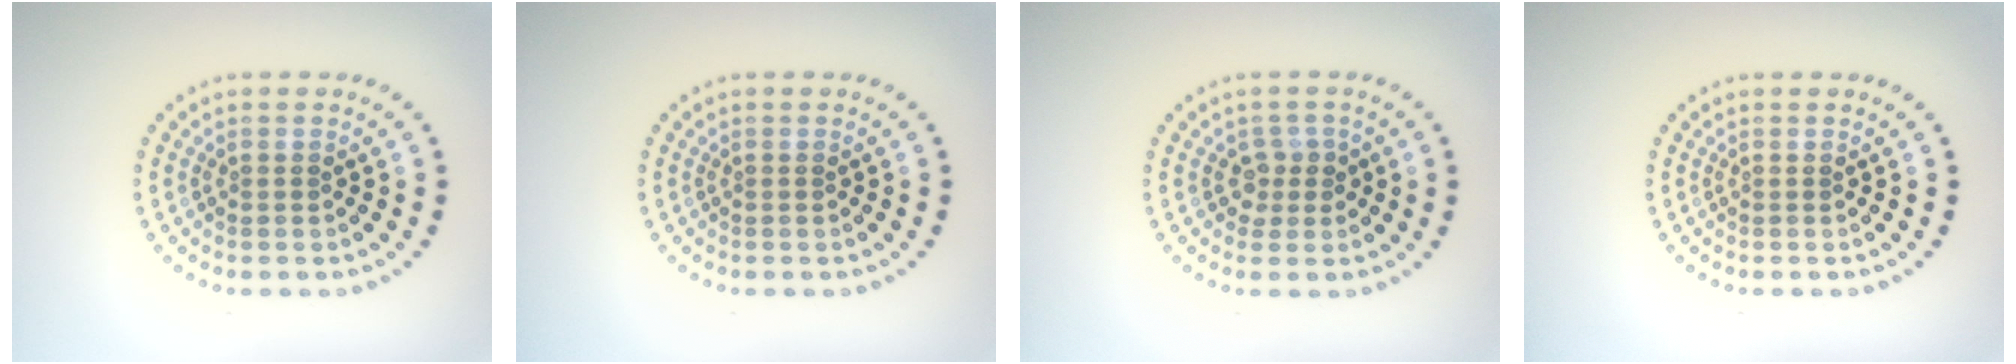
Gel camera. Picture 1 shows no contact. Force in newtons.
{"total": 0.0}
{"total": 1.8, "press": 1.4, "slide": 1.0}
{"total": 0.0}